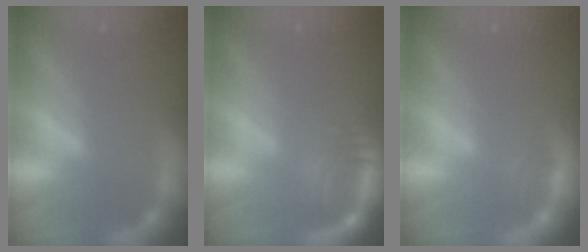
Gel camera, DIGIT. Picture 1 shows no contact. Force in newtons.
{"total": 5.5}
{"total": 1.5}